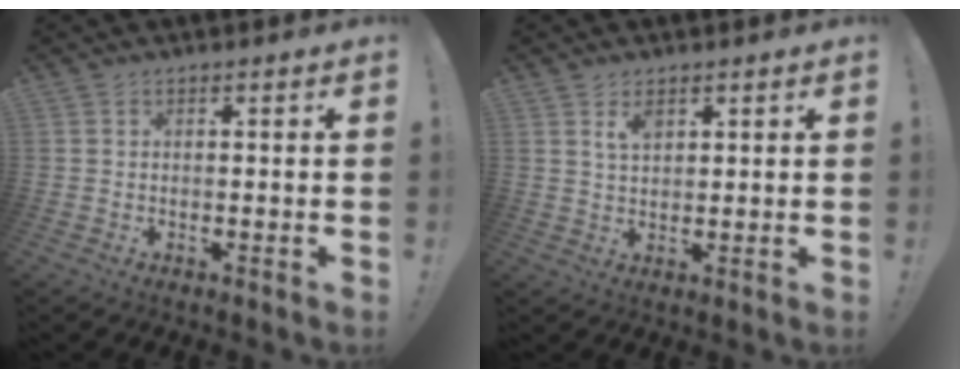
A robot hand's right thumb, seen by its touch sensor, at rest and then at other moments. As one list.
[{"total": 3.9, "force": [2.3, 2.1, 2.4], "torque": [-0.030, -0.011, 0.038]}]